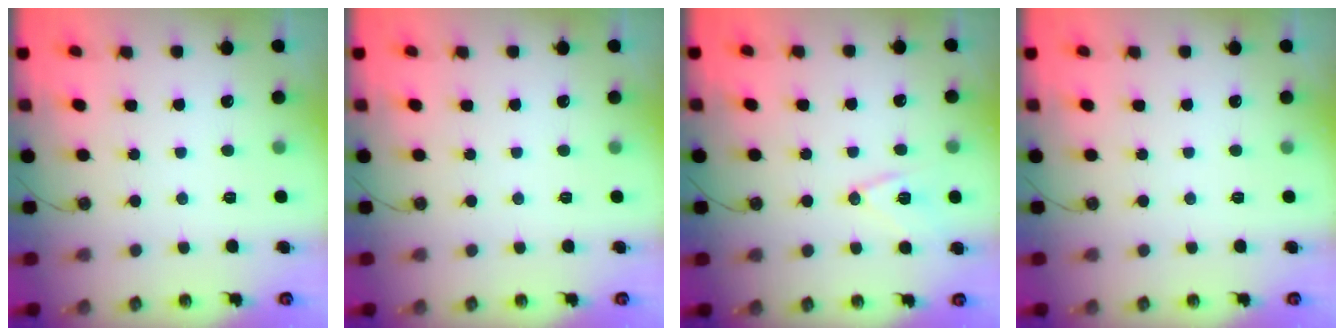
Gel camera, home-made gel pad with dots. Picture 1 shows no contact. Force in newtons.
{"total": 0.0}
{"total": 10.8, "press": 10.3, "slide": 3.3}
{"total": 0.0}